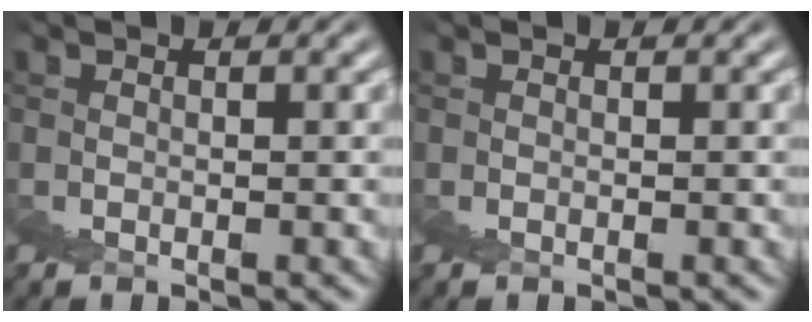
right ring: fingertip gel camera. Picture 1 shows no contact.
{"total": 0.0}